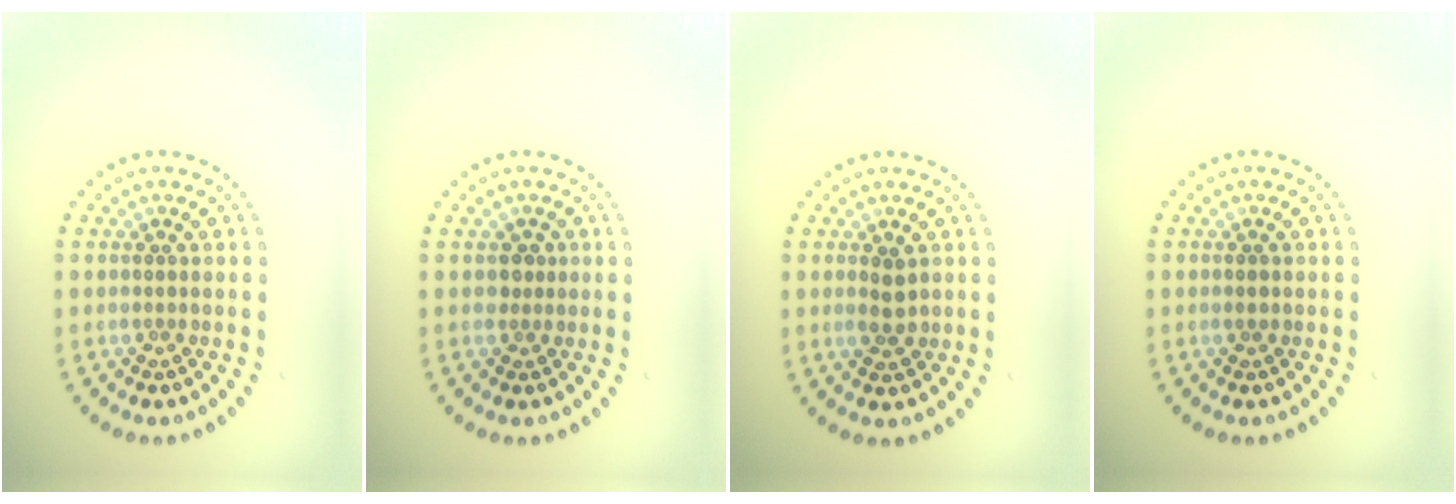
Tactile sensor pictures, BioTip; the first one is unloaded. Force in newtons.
{"total": 1.0, "press": 0.8, "slide": 0.6}
{"total": 1.6, "press": 1.6, "slide": 0.1}
{"total": 0.7, "press": 0.7, "slide": 0.1}